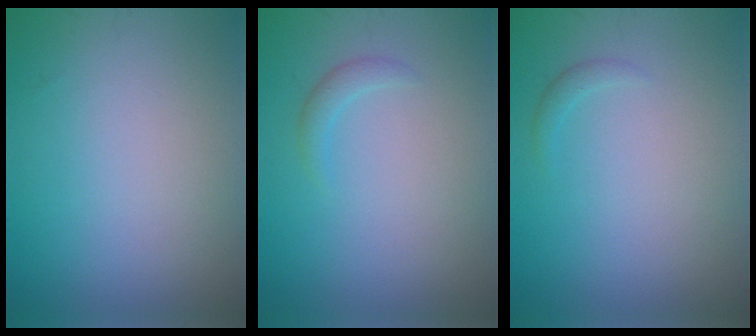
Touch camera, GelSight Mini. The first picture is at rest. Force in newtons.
{"total": 1.1, "press": 1.1, "slide": 0.1}
{"total": 0.7, "press": 0.7, "slide": 0.1}